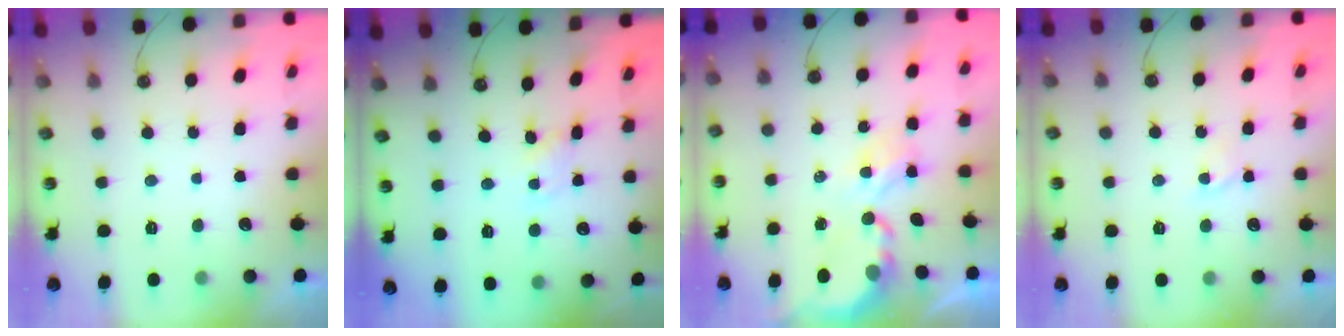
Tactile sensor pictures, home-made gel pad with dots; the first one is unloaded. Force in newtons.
{"total": 2.6, "press": 2.5, "slide": 0.4}
{"total": 4.6, "press": 4.6, "slide": 0.4}
{"total": 1.4, "press": 1.4, "slide": 0.2}